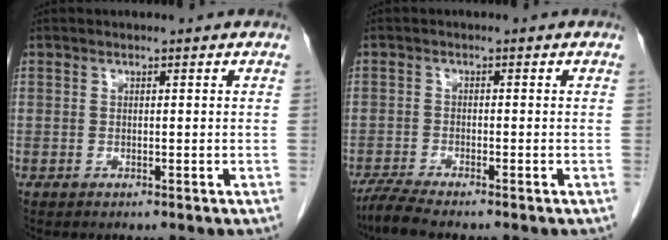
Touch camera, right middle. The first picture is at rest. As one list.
[{"total": 4.0, "force": [-3.5, -0.1, 2.0], "torque": [-0.042, -0.013, -0.067]}]